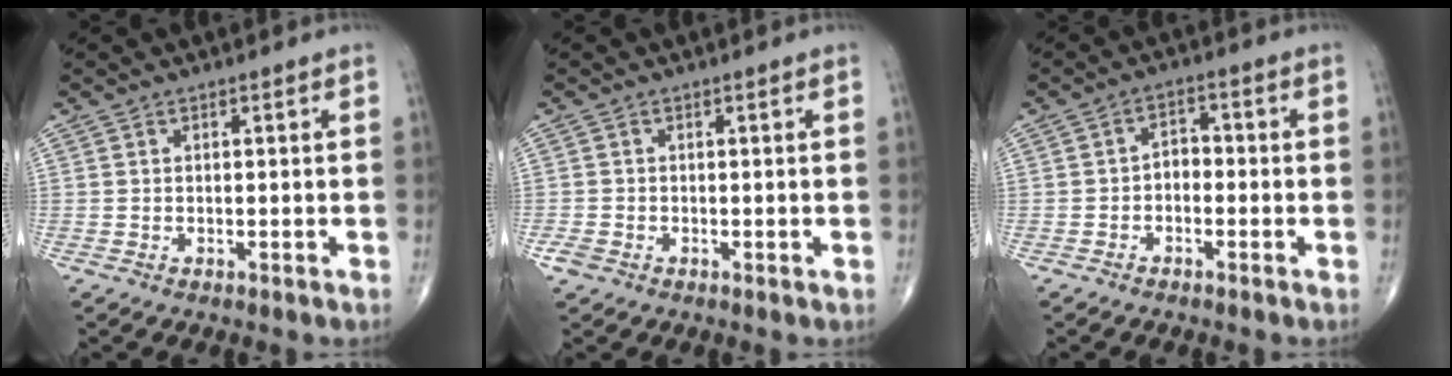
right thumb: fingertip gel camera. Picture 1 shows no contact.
{"total": 2.1, "force": [-1.0, 1.6, 1.0], "torque": [-0.018, 0.001, -0.020]}
{"total": 3.4, "force": [-1.1, 2.3, 2.1], "torque": [-0.016, 0.024, -0.031]}